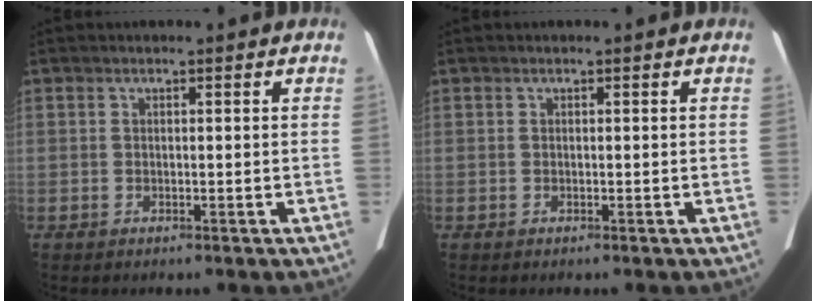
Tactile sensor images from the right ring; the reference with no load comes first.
{"total": 0.0}